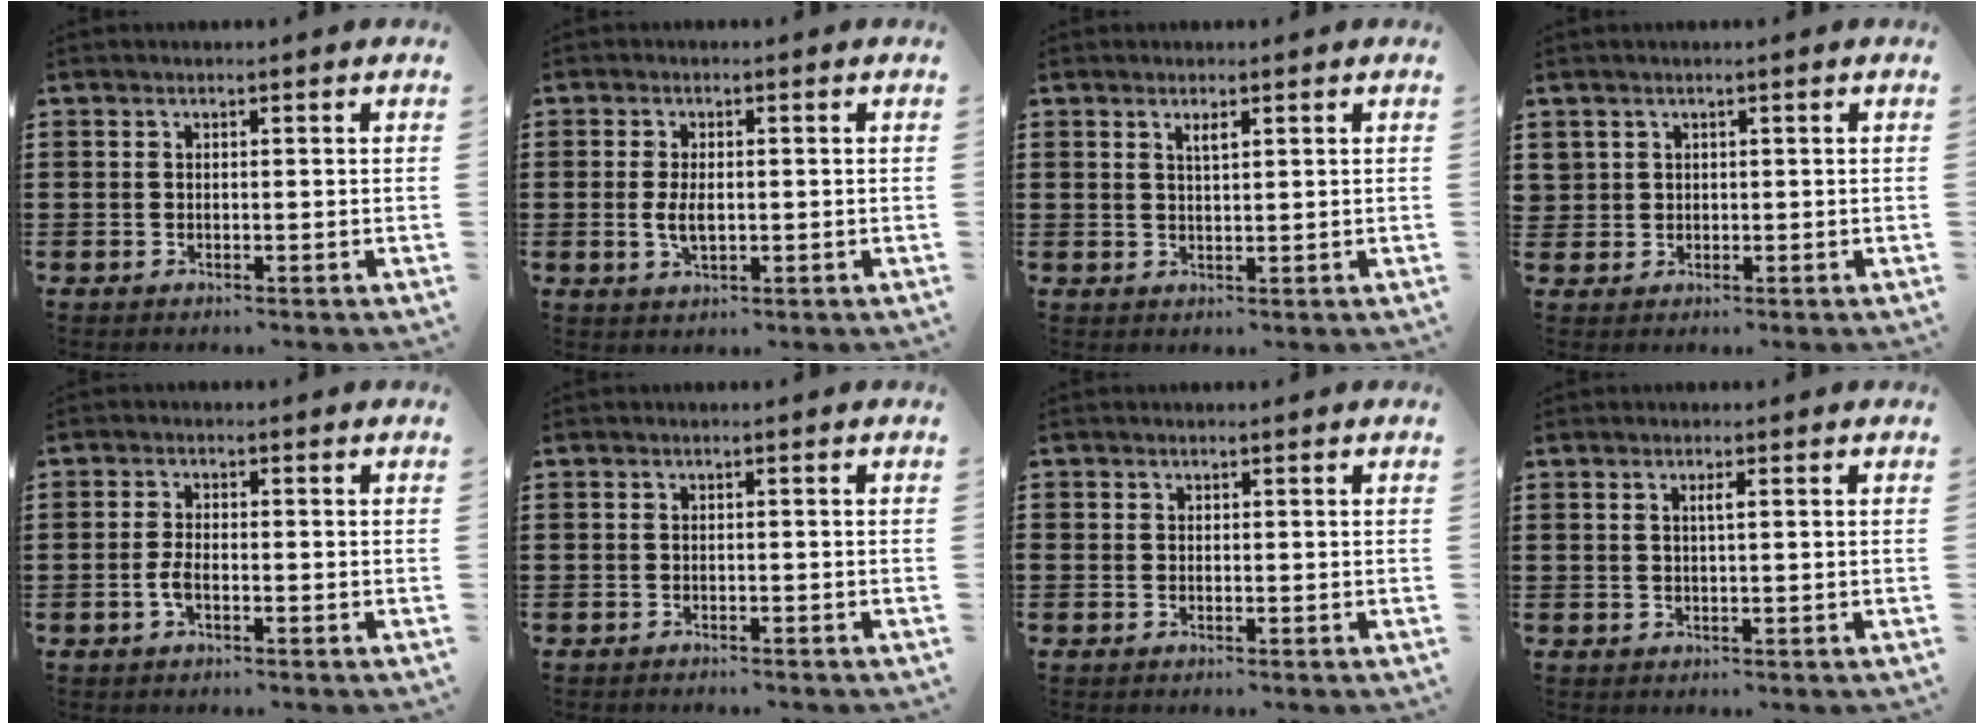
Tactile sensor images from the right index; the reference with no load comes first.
{"total": 3.2, "force": [0.0, 1.6, 2.8], "torque": [-0.062, 0.001, -0.003]}
{"total": 1.5, "force": [0.9, 0.4, 1.1], "torque": [-0.022, 0.002, 0.015]}
{"total": 1.6, "force": [0.8, 1.3, -0.1], "torque": [-0.003, 0.007, 0.016]}
{"total": 2.5, "force": [-0.9, 0.9, 2.1], "torque": [-0.055, -0.003, -0.020]}
{"total": 0.9, "force": [-0.9, 0.1, -0.1], "torque": [0.000, -0.001, -0.018]}
{"total": 0.0}
{"total": 1.3, "force": [0.4, 0.0, 1.3], "torque": [-0.024, 0.000, 0.005]}